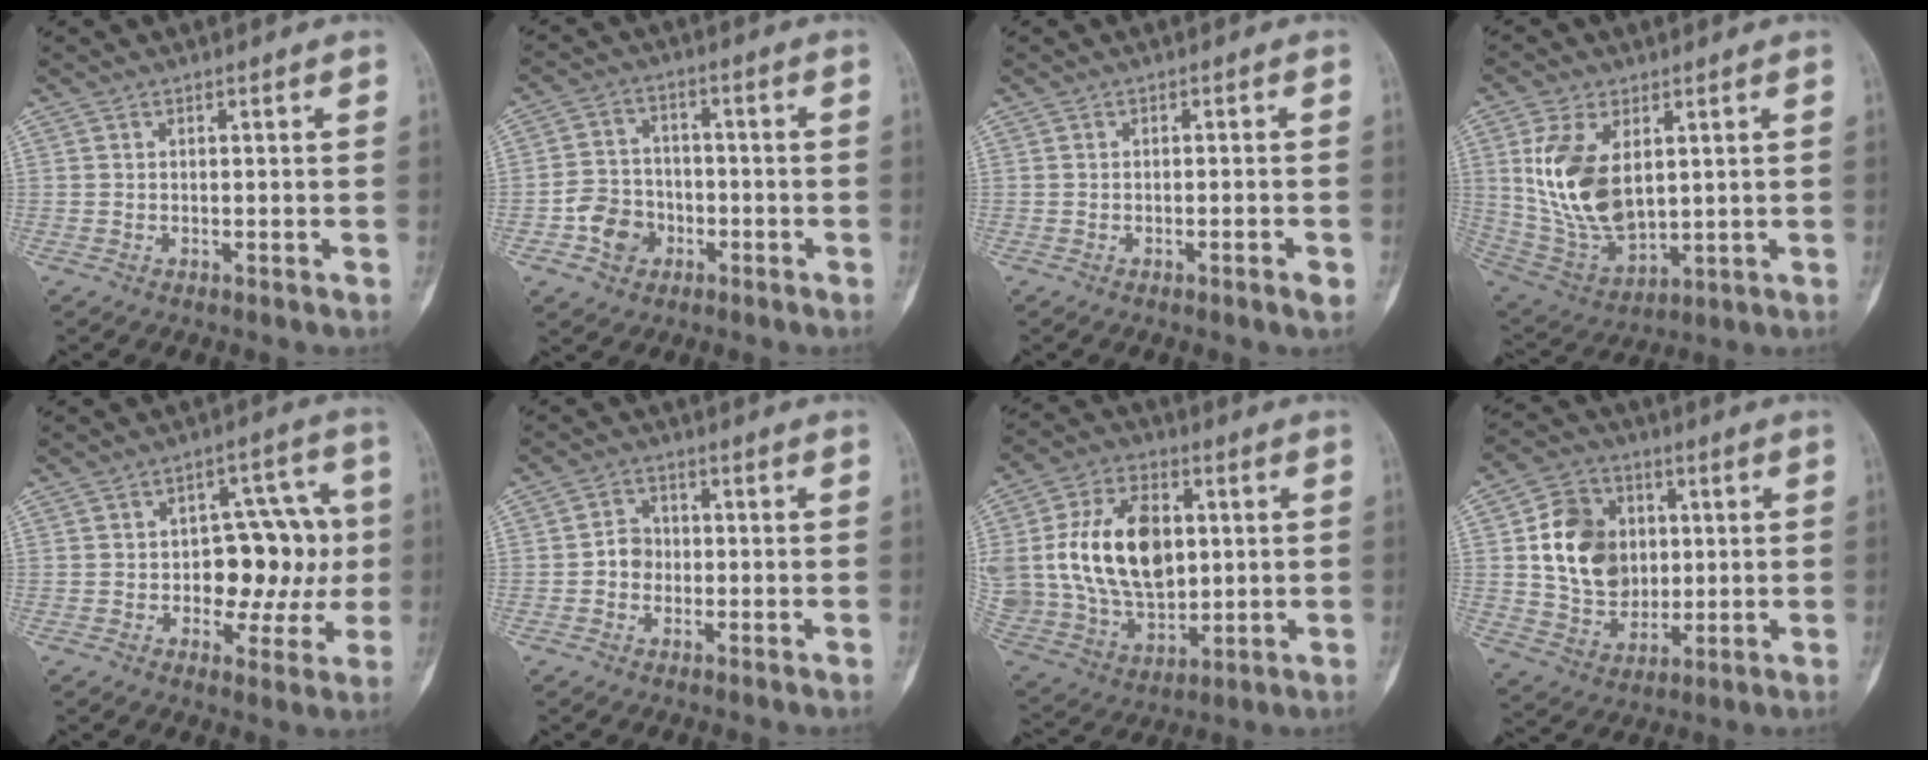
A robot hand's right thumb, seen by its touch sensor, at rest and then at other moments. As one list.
[{"total": 7.6, "force": [-3.1, 6.3, 3.0], "torque": [-0.027, 0.024, -0.054]}, {"total": 2.1, "force": [-1.1, 0.1, 1.8], "torque": [-0.032, 0.002, -0.016]}, {"total": 15.7, "force": [3.5, 9.0, 12.4], "torque": [-0.231, -0.018, 0.086]}, {"total": 13.7, "force": [-0.6, 8.2, 10.9], "torque": [-0.090, 0.036, -0.003]}, {"total": 3.6, "force": [-0.6, 3.2, 1.6], "torque": [-0.007, 0.012, -0.020]}, {"total": 22.6, "force": [3.3, 15.0, 16.6], "torque": [-0.303, -0.003, 0.076]}, {"total": 15.1, "force": [2.3, 12.1, 8.8], "torque": [-0.116, -0.003, 0.048]}]